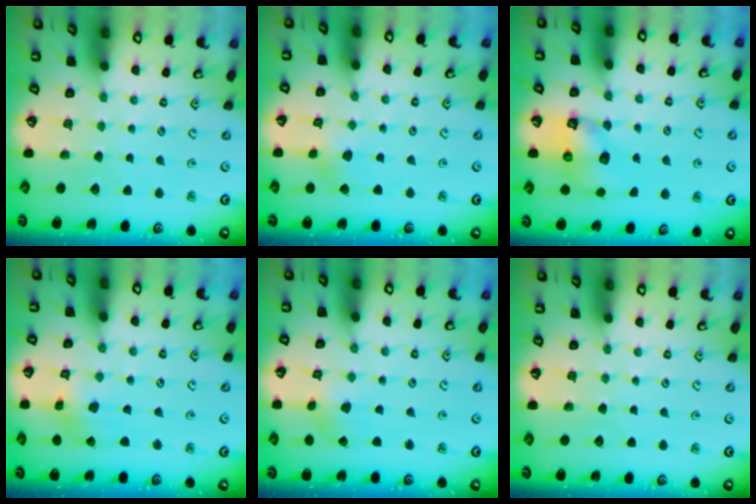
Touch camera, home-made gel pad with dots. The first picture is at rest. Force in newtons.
{"total": 2.9, "press": 2.9, "slide": 0.3}
{"total": 8.5, "press": 8.5, "slide": 0.7}
{"total": 1.6, "press": 1.5, "slide": 0.4}
{"total": 2.6, "press": 2.6, "slide": 0.4}
{"total": 0.0}